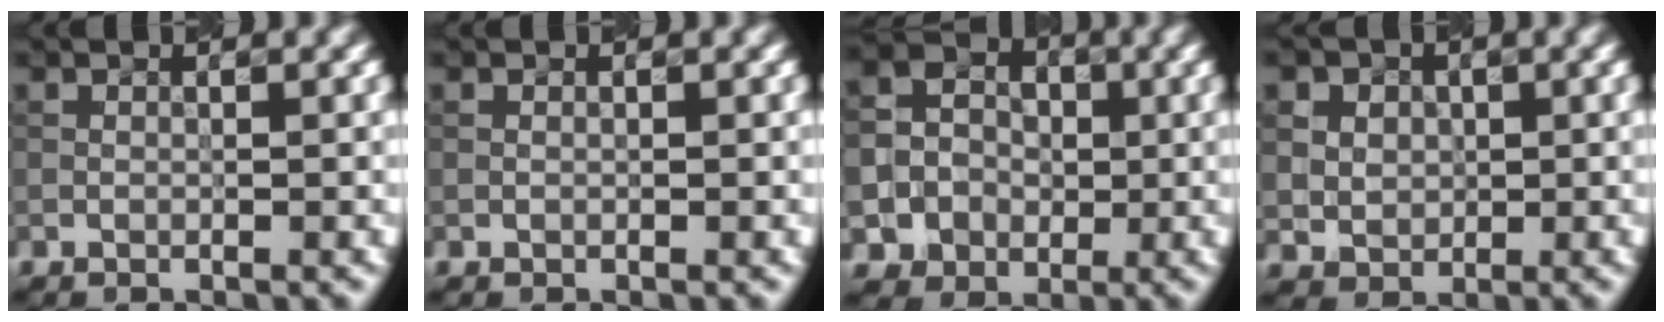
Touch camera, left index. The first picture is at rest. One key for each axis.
{"total": 0.0}
{"total": 6.6, "fx": -1.5, "fy": 6.2, "fz": 1.4, "tx": -0.032, "ty": 0.006, "tz": -0.032}
{"total": 5.6, "fx": 2.7, "fy": 4.5, "fz": 1.8, "tx": -0.058, "ty": 0.023, "tz": 0.043}